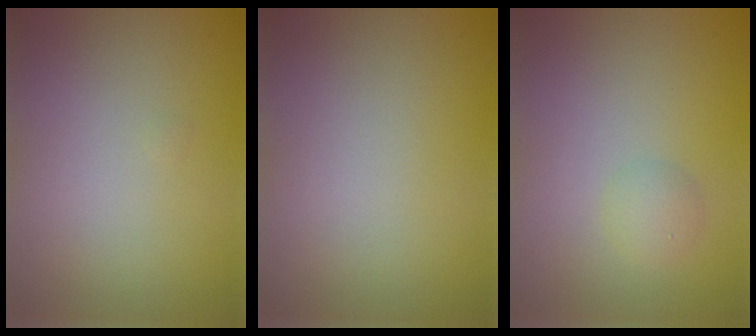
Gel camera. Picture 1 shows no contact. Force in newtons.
{"total": 0.0}
{"total": 1.5, "press": 1.5, "slide": 0.0}